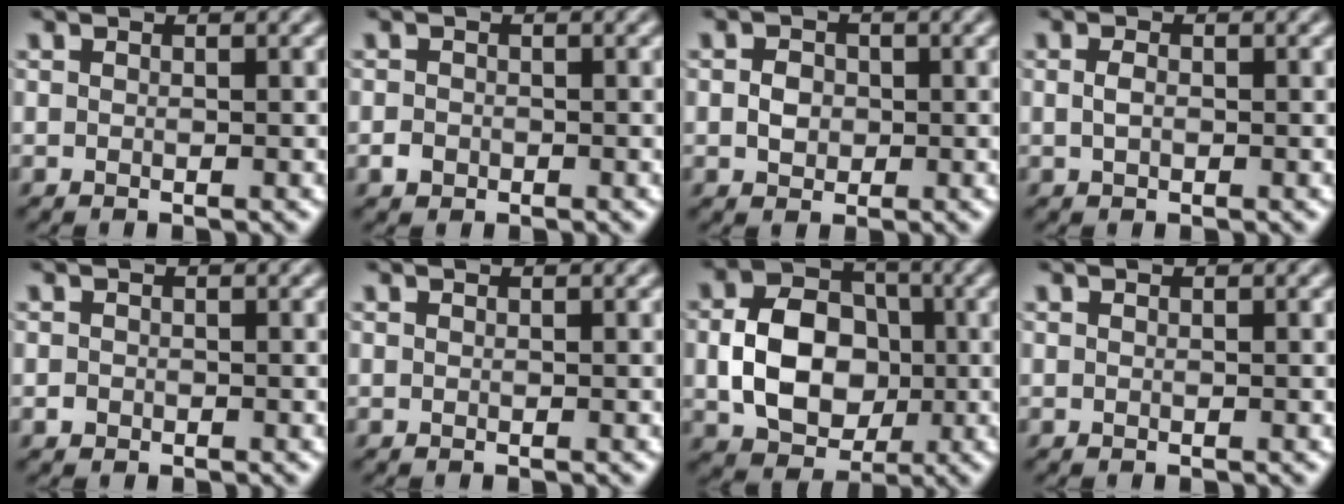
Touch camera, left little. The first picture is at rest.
{"total": 1.0, "force": [-0.5, 0.8, 0.3], "torque": [-0.003, -0.002, -0.014]}
{"total": 1.8, "force": [-0.3, 1.5, 1.0], "torque": [-0.018, 0.000, -0.010]}
{"total": 1.2, "force": [-0.2, 0.7, 0.9], "torque": [-0.023, 0.002, -0.004]}
{"total": 0.6, "force": [-0.4, 0.5, 0.1], "torque": [0.001, -0.004, -0.009]}
{"total": 0.0}
{"total": 7.5, "force": [-0.7, 5.7, 4.8], "torque": [-0.088, 0.003, -0.015]}
{"total": 0.0}